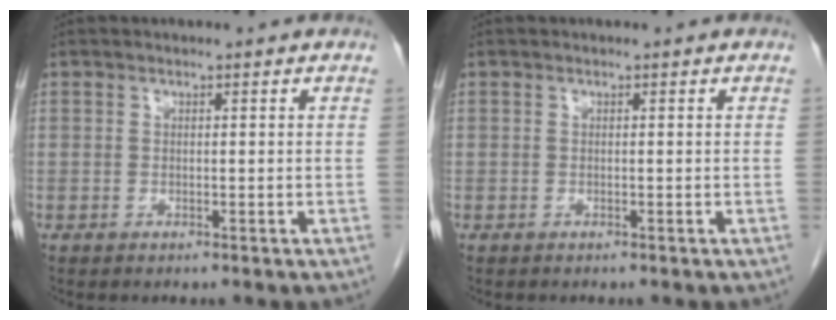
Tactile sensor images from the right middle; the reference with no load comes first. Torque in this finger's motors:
{"motor_torque": [-0.19, 0.21, -0.04, -0.01]}